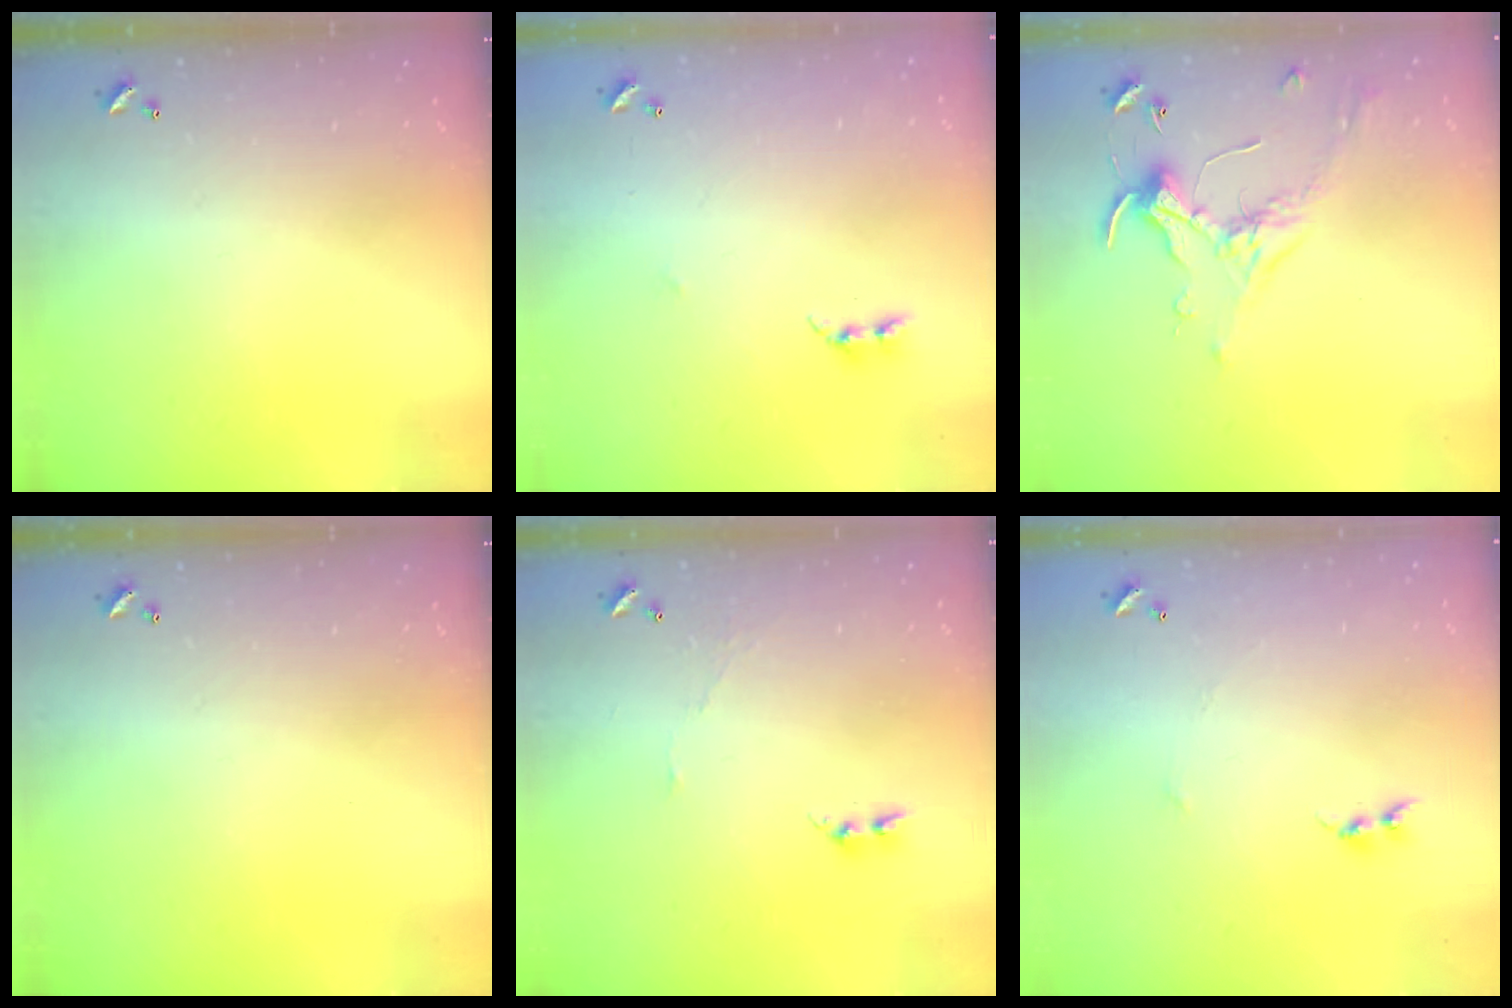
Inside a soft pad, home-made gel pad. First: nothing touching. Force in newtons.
{"total": 5.1, "press": 5.0, "slide": 0.5}
{"total": 0.6, "press": 0.5, "slide": 0.3}
{"total": 0.0}
{"total": 4.7, "press": 4.7, "slide": 0.3}
{"total": 6.5, "press": 6.5, "slide": 0.3}